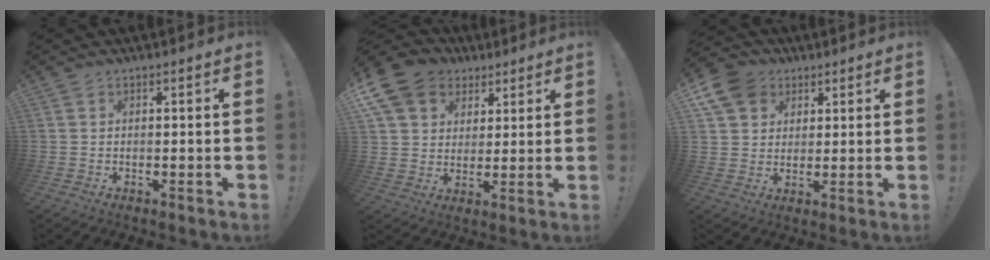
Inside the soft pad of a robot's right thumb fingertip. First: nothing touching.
{"total": 12.9, "force": [6.5, 10.0, 5.0], "torque": [-0.087, -0.033, 0.132]}
{"total": 10.1, "force": [4.6, 8.2, 3.6], "torque": [-0.061, -0.026, 0.090]}